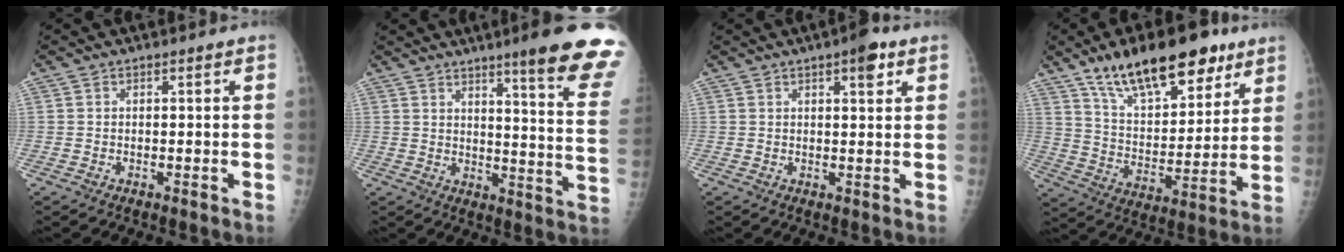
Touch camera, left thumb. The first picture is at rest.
{"total": 18.9, "force": [13.2, 1.1, 13.4], "torque": [-0.148, -0.079, 0.164]}
{"total": 4.5, "force": [2.4, 1.5, 3.5], "torque": [-0.039, -0.007, 0.029]}
{"total": 20.9, "force": [13.6, 8.7, 13.3], "torque": [-0.173, -0.050, 0.230]}